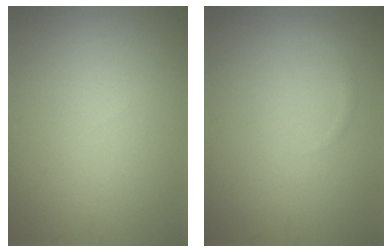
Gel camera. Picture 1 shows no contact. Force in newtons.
{"total": 0.7, "press": 0.7, "slide": 0.0}